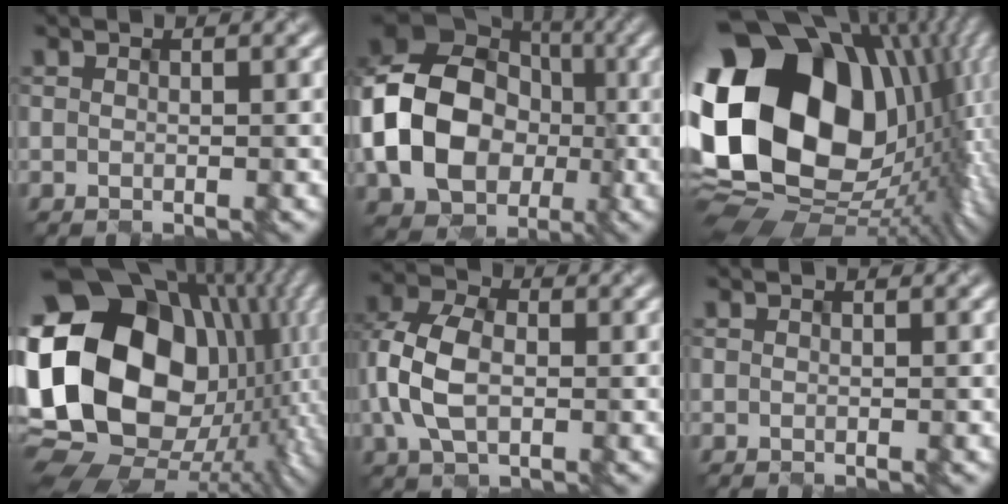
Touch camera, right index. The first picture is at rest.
{"total": 12.8, "force": [-2.2, 10.2, 7.4], "torque": [-0.147, 0.009, -0.050]}
{"total": 22.2, "force": [1.8, 16.6, 14.6], "torque": [-0.323, -0.027, 0.063]}
{"total": 22.6, "force": [1.2, 18.0, 13.6], "torque": [-0.286, -0.024, 0.021]}
{"total": 6.0, "force": [-0.8, 4.1, 4.3], "torque": [-0.107, 0.004, -0.020]}
{"total": 0.0}